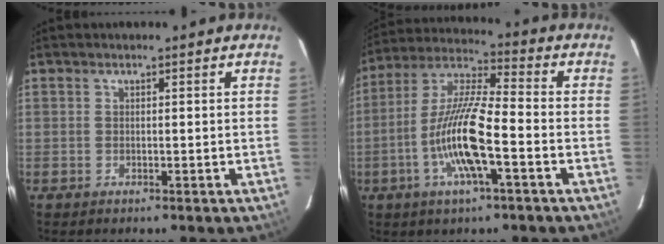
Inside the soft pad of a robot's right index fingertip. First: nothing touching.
{"total": 13.6, "force": [-4.0, 1.9, 12.9], "torque": [-0.258, 0.001, -0.076]}